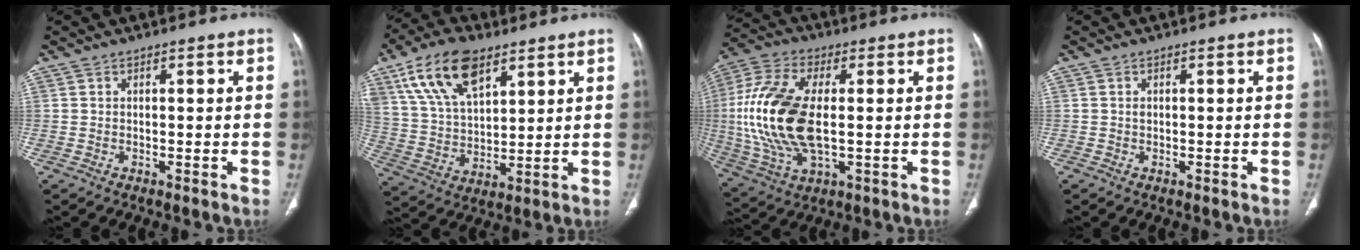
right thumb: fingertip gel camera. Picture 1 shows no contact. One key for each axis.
{"total": 15.8, "fx": 8.7, "fy": 8.0, "fz": 10.4, "tx": -0.176, "ty": -0.022, "tz": 0.168}
{"total": 19.4, "fx": 0.3, "fy": 9.7, "fz": 16.8, "tx": -0.370, "ty": -0.001, "tz": 0.009}
{"total": 0.5, "fx": 0.0, "fy": 0.5, "fz": 0.2, "tx": 0.000, "ty": 0.002, "tz": 0.000}